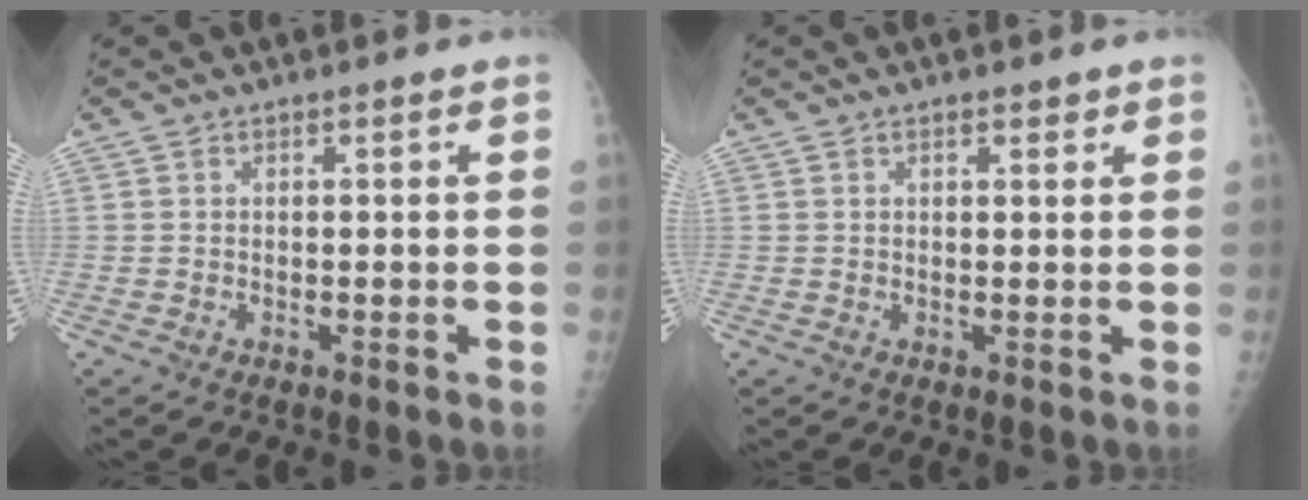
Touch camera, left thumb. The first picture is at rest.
{"total": 1.7, "force": [1.1, 0.8, 1.0], "torque": [-0.005, -0.004, 0.012]}